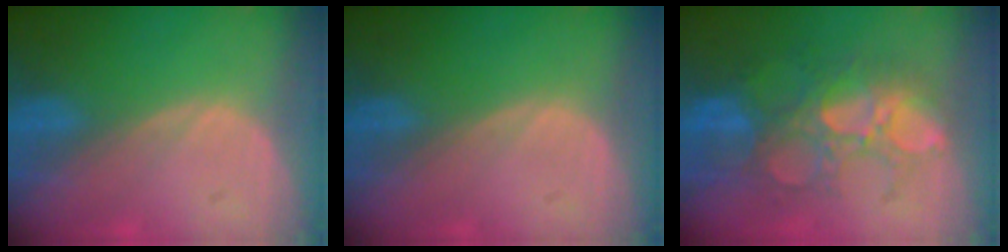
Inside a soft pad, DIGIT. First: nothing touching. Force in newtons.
{"total": 0.0}
{"total": 10.9, "press": 9.6, "slide": 5.2}